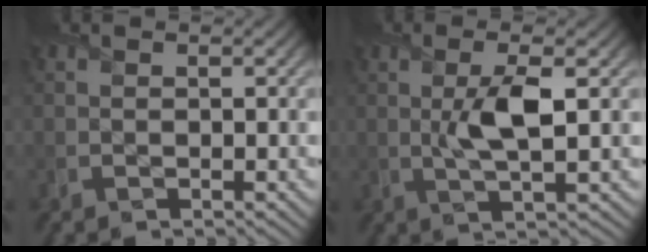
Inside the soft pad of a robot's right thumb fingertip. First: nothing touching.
{"total": 5.2, "force": [0.6, 1.3, 5.0], "torque": [-0.103, 0.001, 0.009]}